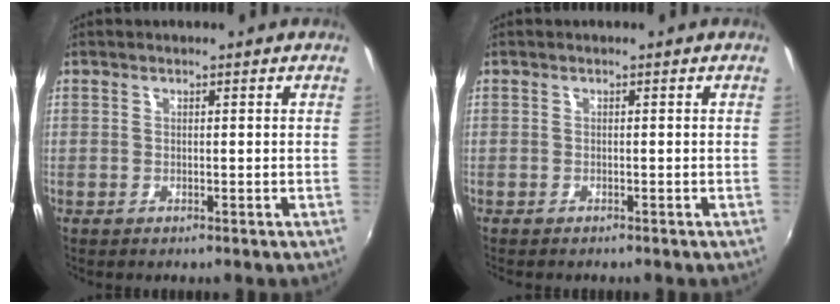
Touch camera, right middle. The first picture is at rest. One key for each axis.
{"total": 0.8, "fx": -0.8, "fy": 0.0, "fz": 0.3, "tx": -0.010, "ty": -0.004, "tz": -0.011}